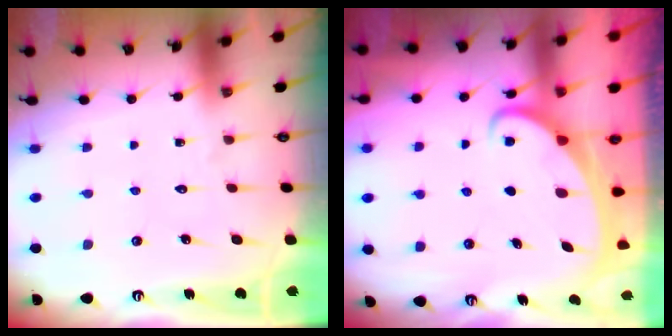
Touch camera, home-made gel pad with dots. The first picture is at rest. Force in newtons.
{"total": 1.9, "press": 1.9, "slide": 0.3}